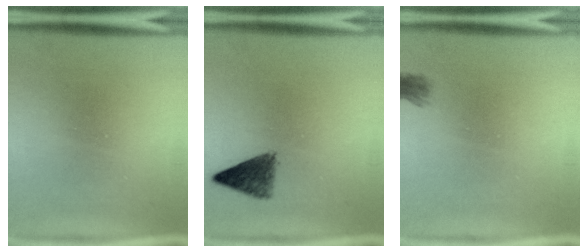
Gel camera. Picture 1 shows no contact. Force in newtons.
{"total": 4.2}
{"total": 1.9}